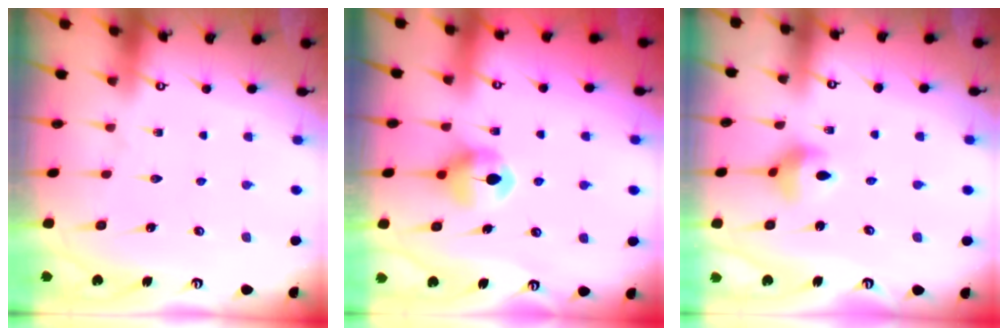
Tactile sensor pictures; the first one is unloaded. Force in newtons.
{"total": 7.5, "press": 7.5, "slide": 0.4}
{"total": 5.3, "press": 5.2, "slide": 0.3}